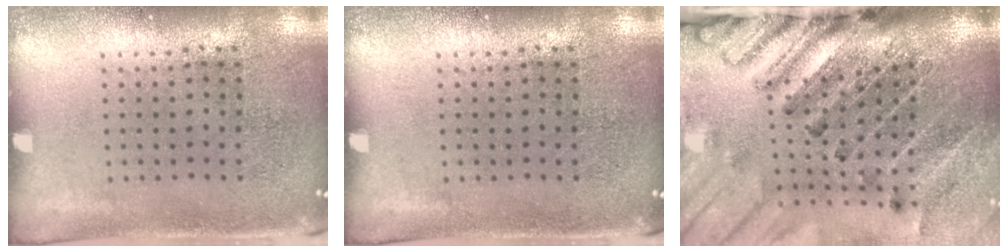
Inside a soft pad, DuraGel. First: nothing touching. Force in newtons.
{"total": 0.0}
{"total": 4.3, "press": 3.3, "slide": 2.9}